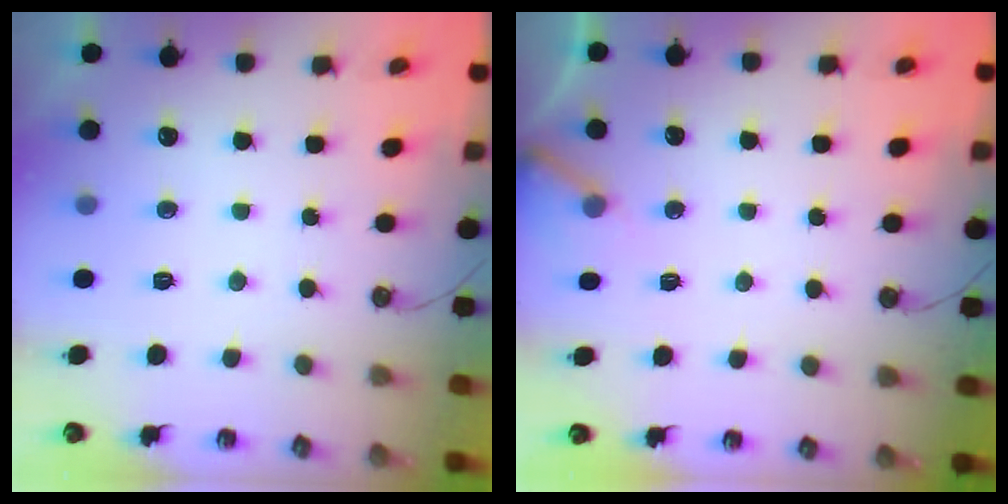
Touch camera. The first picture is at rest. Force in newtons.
{"total": 4.1, "press": 4.0, "slide": 0.3}